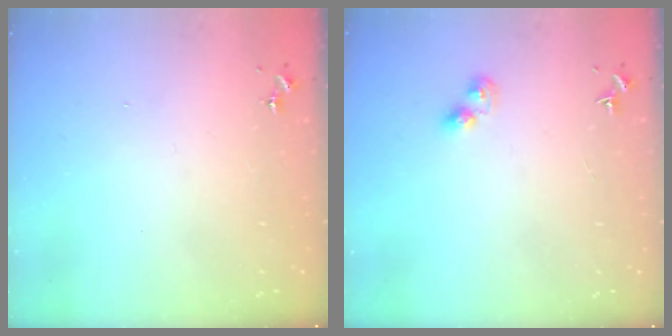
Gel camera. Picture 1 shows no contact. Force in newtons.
{"total": 4.6, "press": 4.6, "slide": 0.2}